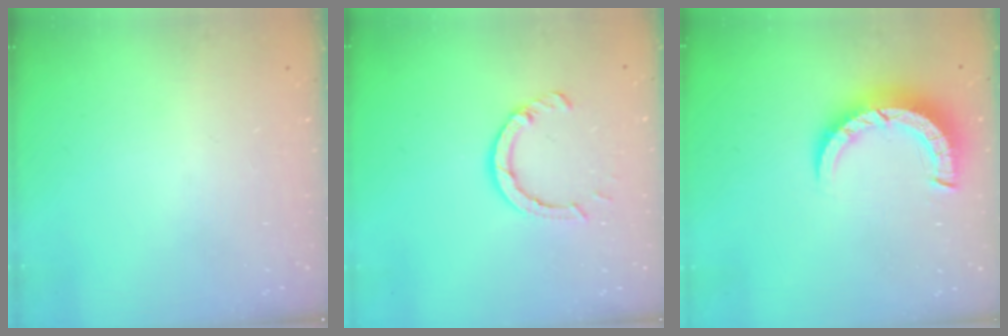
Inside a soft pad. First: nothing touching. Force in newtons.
{"total": 5.7, "press": 5.6, "slide": 0.7}
{"total": 6.7, "press": 6.7, "slide": 0.7}